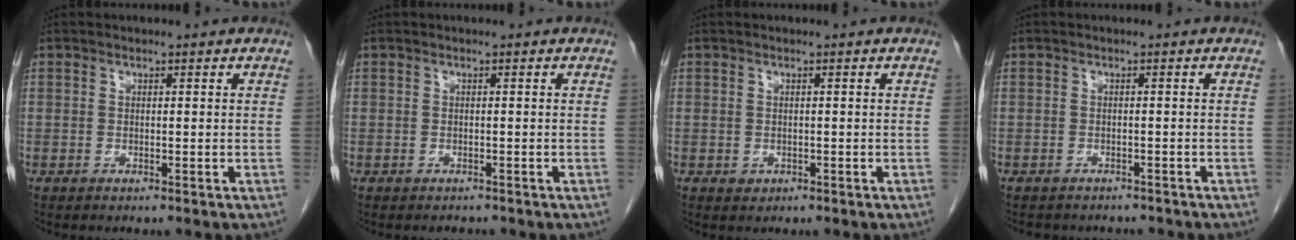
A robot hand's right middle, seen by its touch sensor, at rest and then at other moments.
{"total": 1.0, "force": [-0.9, 0.5, 0.0], "torque": [-0.007, 0.000, -0.012]}
{"total": 0.9, "force": [-0.3, 0.8, 0.3], "torque": [-0.006, 0.002, 0.002]}
{"total": 6.4, "force": [-5.7, 2.5, 1.6], "torque": [-0.023, 0.004, -0.063]}